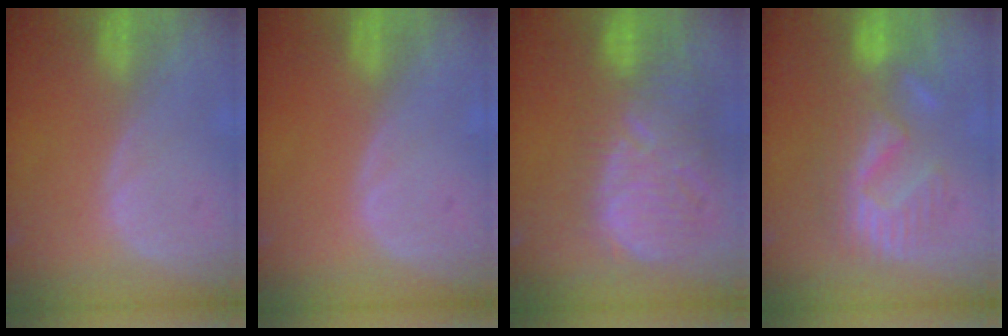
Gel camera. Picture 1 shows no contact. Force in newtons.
{"total": 0.0}
{"total": 12.8, "press": 11.3, "slide": 6.0}
{"total": 8.7, "press": 8.6, "slide": 1.4}